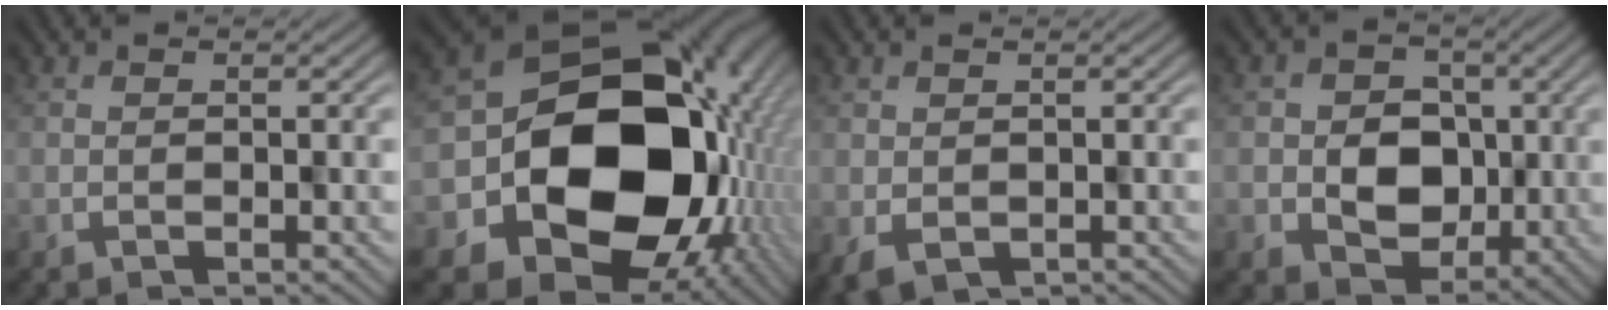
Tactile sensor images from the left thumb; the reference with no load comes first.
{"total": 21.4, "force": [-2.3, 17.6, 11.9], "torque": [-0.209, -0.048, -0.033]}
{"total": 2.9, "force": [-0.9, 2.0, 1.9], "torque": [-0.037, -0.010, -0.005]}
{"total": 6.1, "force": [-0.2, 5.4, 2.8], "torque": [-0.043, -0.008, -0.014]}